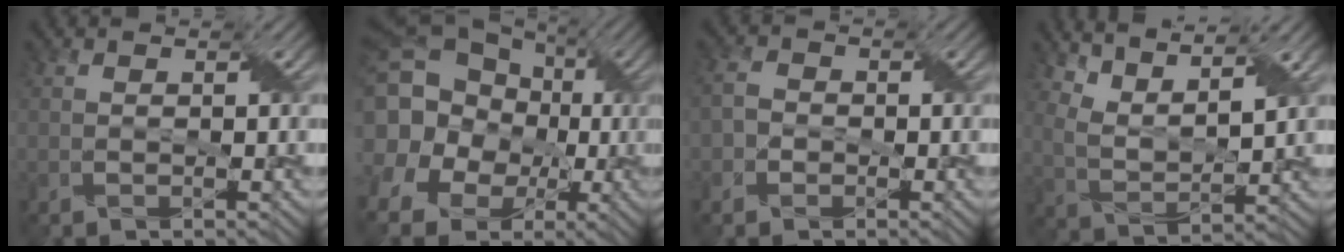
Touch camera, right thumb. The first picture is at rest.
{"total": 20.4, "force": [-1.6, 17.9, 9.8], "torque": [-0.247, 0.003, -0.068]}
{"total": 2.5, "force": [-0.8, 2.2, 0.8], "torque": [-0.019, 0.004, -0.025]}
{"total": 9.3, "force": [7.2, 2.4, 5.3], "torque": [-0.112, 0.000, 0.115]}